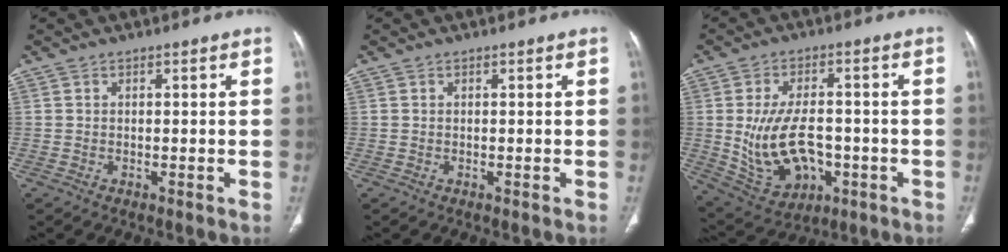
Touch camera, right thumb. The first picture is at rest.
{"total": 0.0}
{"total": 14.2, "force": [-2.1, 9.0, 10.8], "torque": [-0.177, 0.008, -0.016]}